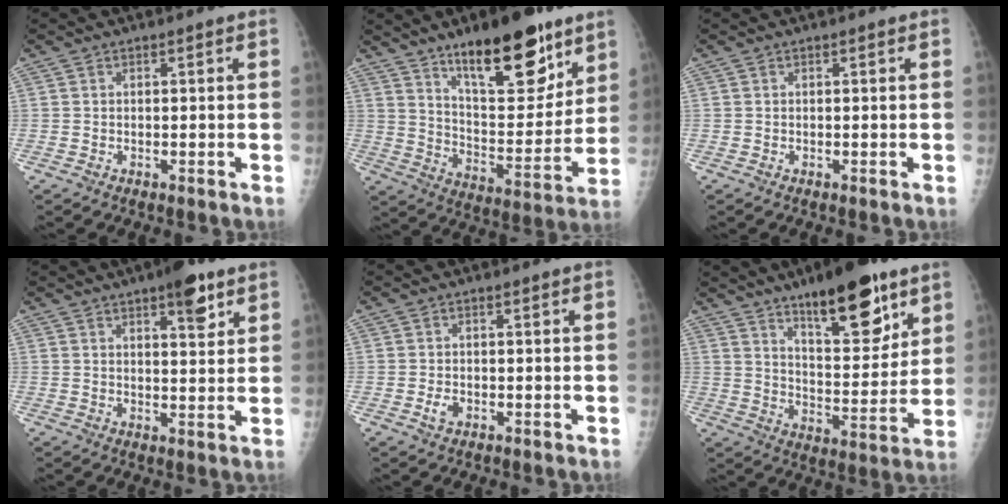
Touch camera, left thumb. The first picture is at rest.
{"total": 20.2, "force": [13.0, 7.4, 13.6], "torque": [-0.161, -0.079, 0.213]}
{"total": 0.0}
{"total": 6.9, "force": [4.2, 2.2, 5.1], "torque": [-0.057, -0.020, 0.055]}
{"total": 1.8, "force": [-0.6, 1.3, 1.2], "torque": [-0.020, 0.001, -0.010]}
{"total": 17.7, "force": [11.0, 6.2, 12.4], "torque": [-0.144, -0.067, 0.177]}